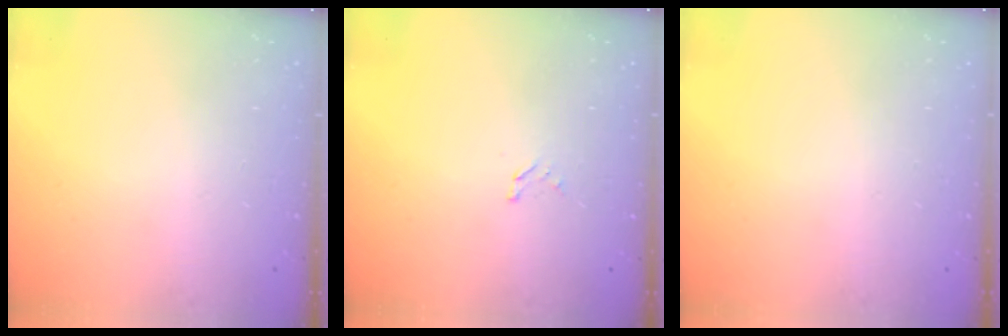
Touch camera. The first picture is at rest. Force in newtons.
{"total": 1.3, "press": 1.2, "slide": 0.1}
{"total": 0.0}